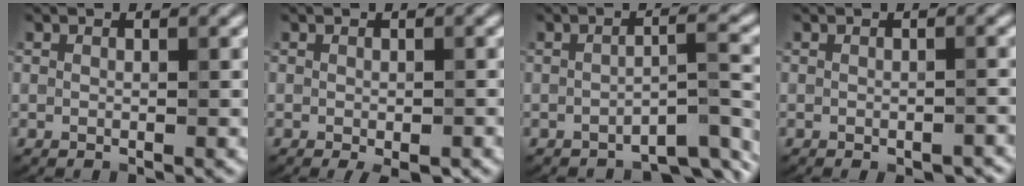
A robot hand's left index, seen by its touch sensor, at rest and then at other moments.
{"total": 1.6, "force": [-1.0, 0.3, 1.2], "torque": [-0.024, -0.007, -0.011]}
{"total": 4.8, "force": [-3.8, 0.8, 2.8], "torque": [-0.034, 0.010, -0.056]}
{"total": 1.5, "force": [-0.9, 0.4, 1.1], "torque": [-0.015, -0.001, -0.013]}